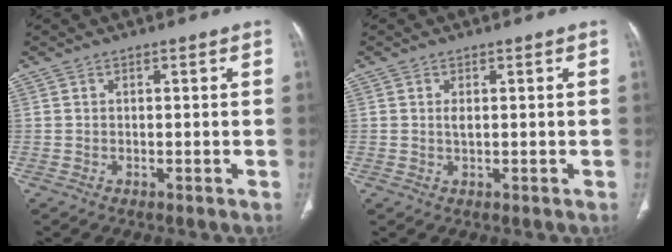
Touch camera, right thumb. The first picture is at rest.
{"total": 1.2, "force": [0.2, 0.4, 1.1], "torque": [-0.022, -0.002, 0.007]}